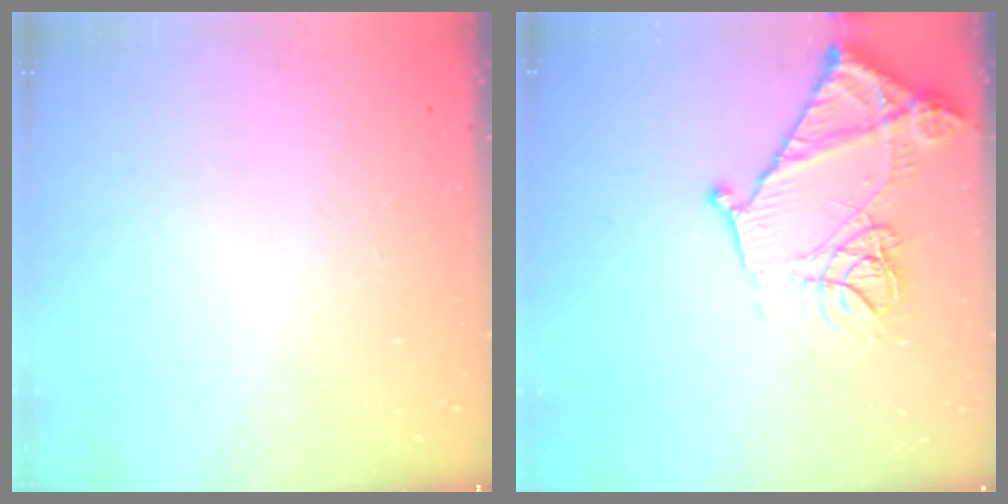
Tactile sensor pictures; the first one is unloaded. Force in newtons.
{"total": 17.4, "press": 17.4, "slide": 1.3}